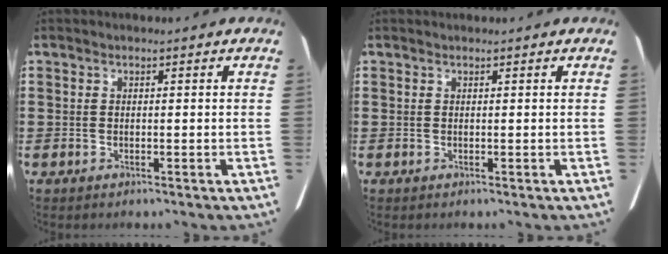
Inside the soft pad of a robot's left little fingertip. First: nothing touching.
{"total": 0.0}